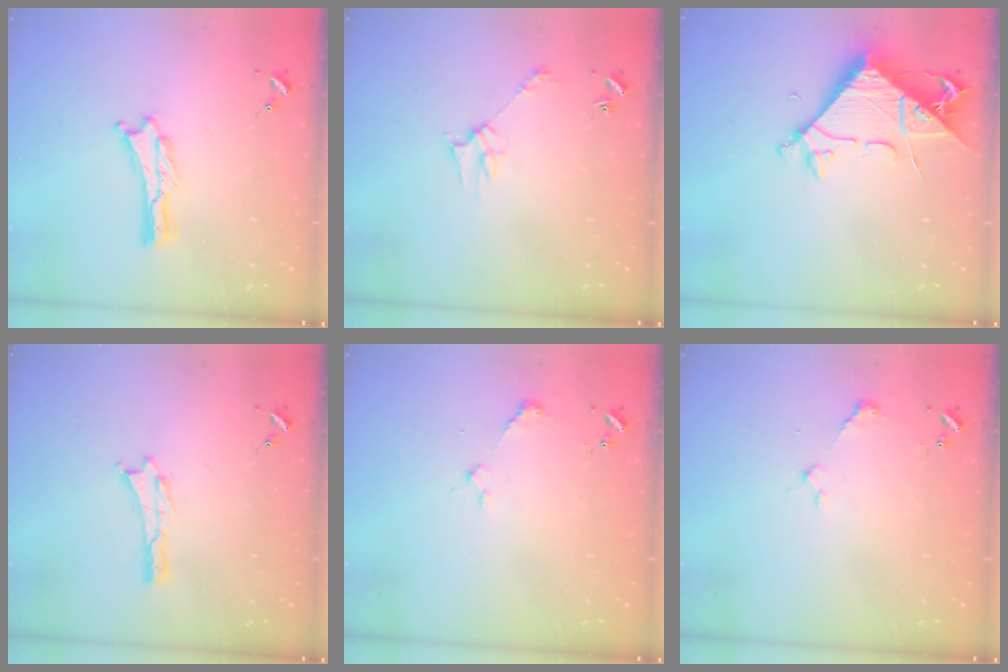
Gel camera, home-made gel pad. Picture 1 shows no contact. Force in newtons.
{"total": 2.8, "press": 2.8, "slide": 0.2}
{"total": 8.7, "press": 8.6, "slide": 1.1}
{"total": 0.0}
{"total": 2.3, "press": 2.3, "slide": 0.1}
{"total": 2.3, "press": 2.3, "slide": 0.1}